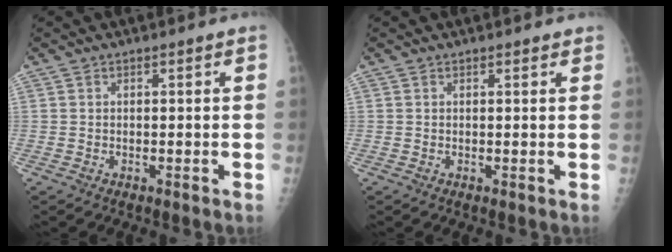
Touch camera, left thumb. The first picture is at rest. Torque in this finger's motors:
{"motor_torque": [-0.16, -0.01, -0.11, -0.04, 0.01]}